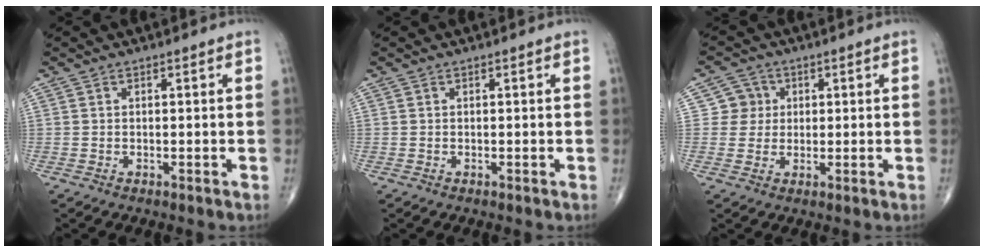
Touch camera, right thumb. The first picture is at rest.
{"total": 0.0}
{"total": 4.3, "force": [0.9, 4.2, 0.3], "torque": [0.027, 0.004, 0.007]}